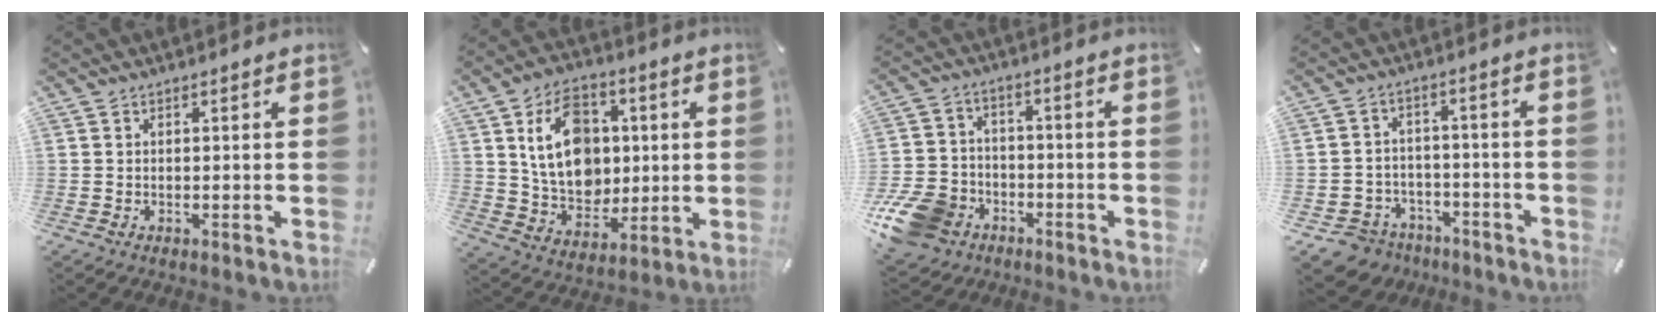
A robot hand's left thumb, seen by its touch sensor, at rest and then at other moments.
{"total": 15.5, "force": [2.7, 12.5, 8.8], "torque": [-0.149, 0.009, 0.056]}
{"total": 13.1, "force": [-6.5, 10.1, 5.3], "torque": [-0.112, 0.049, -0.114]}
{"total": 6.8, "force": [-4.5, 5.0, 1.1], "torque": [-0.033, 0.028, -0.086]}